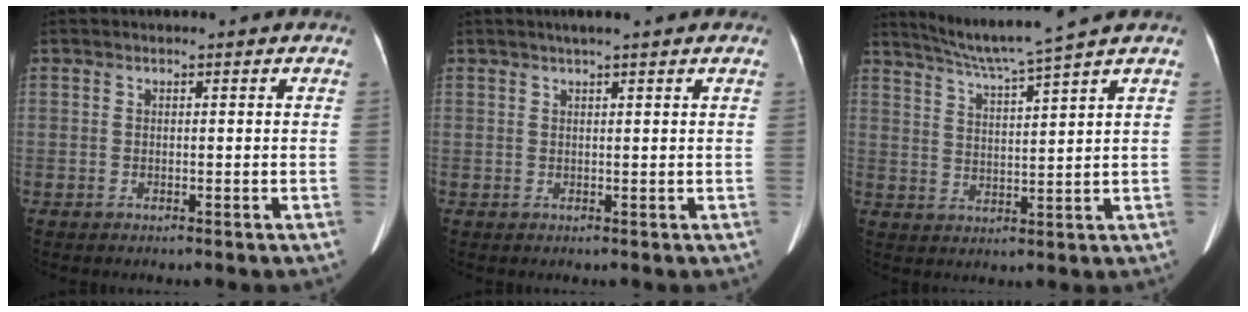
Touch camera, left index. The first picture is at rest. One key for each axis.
{"total": 3.2, "fx": 2.3, "fy": -0.2, "fz": 2.1, "tx": -0.028, "ty": 0.025, "tz": 0.033}
{"total": 8.1, "fx": 6.9, "fy": -2.3, "fz": 3.5, "tx": -0.066, "ty": -0.003, "tz": 0.127}